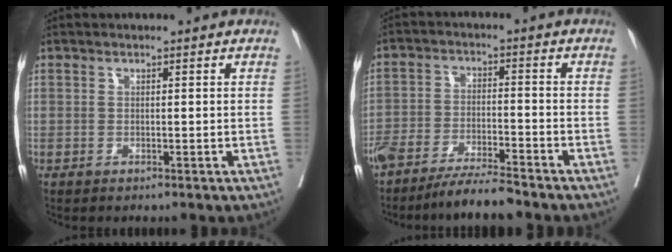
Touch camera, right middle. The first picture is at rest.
{"total": 8.4, "force": [-7.4, 0.5, 4.0], "torque": [-0.065, -0.015, -0.130]}